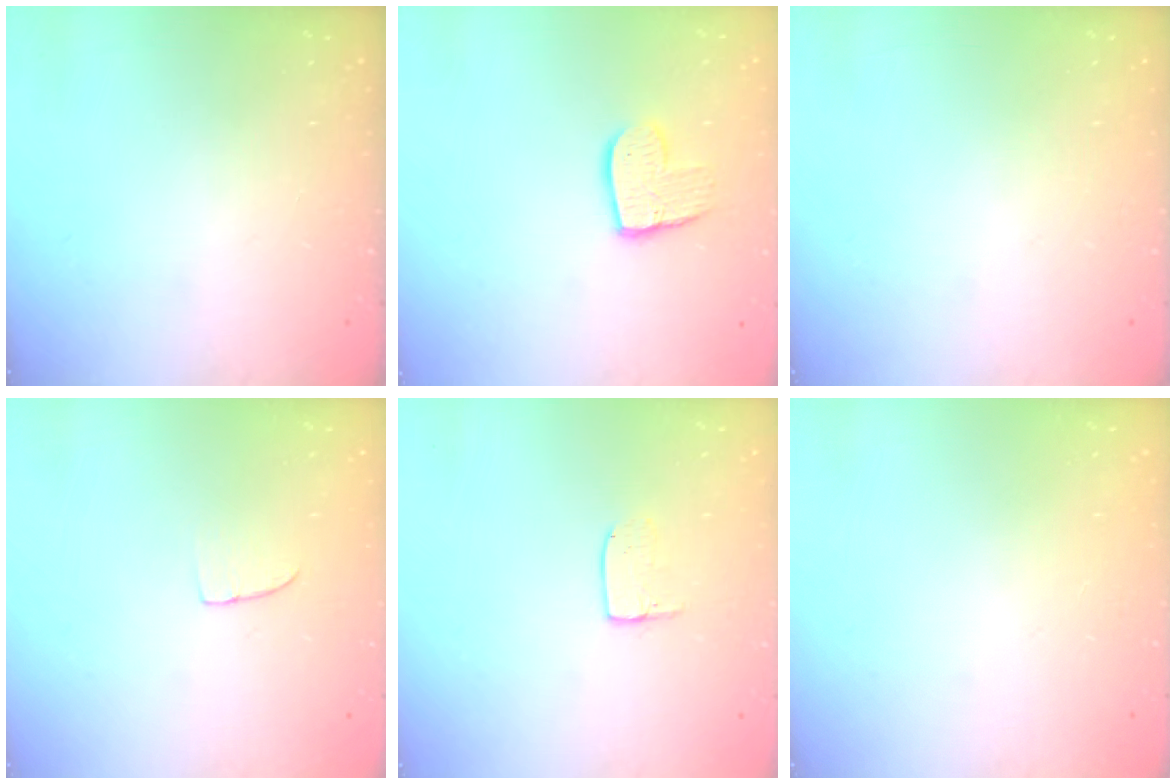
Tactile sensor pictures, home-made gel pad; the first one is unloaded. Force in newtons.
{"total": 9.8, "press": 9.8, "slide": 0.7}
{"total": 0.0}
{"total": 4.2, "press": 4.2, "slide": 0.3}
{"total": 5.2, "press": 5.2, "slide": 0.4}
{"total": 0.0}